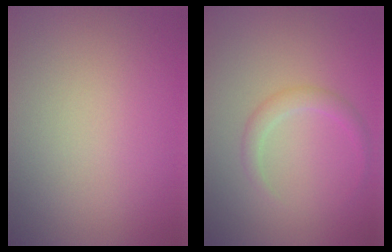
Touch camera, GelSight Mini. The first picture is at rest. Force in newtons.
{"total": 1.6, "press": 1.5, "slide": 0.2}